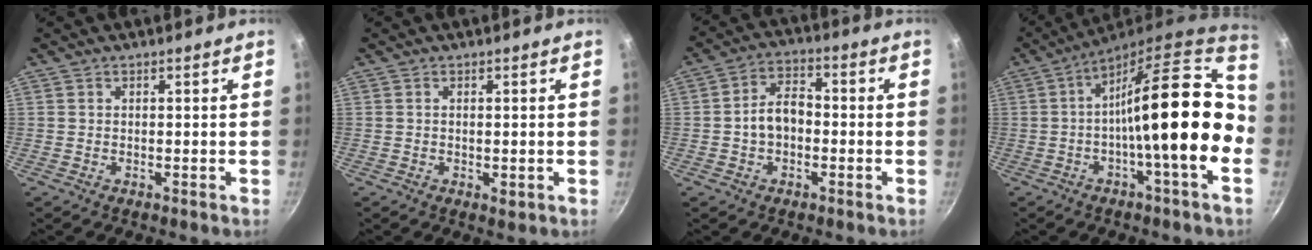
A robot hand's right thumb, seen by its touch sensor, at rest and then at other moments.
{"total": 1.8, "force": [-0.2, 0.7, 1.6], "torque": [-0.023, -0.006, -0.002]}
{"total": 7.1, "force": [-1.1, 4.9, 5.0], "torque": [-0.062, 0.030, -0.026]}
{"total": 21.2, "force": [-2.5, 4.8, 20.5], "torque": [-0.295, 0.025, -0.053]}